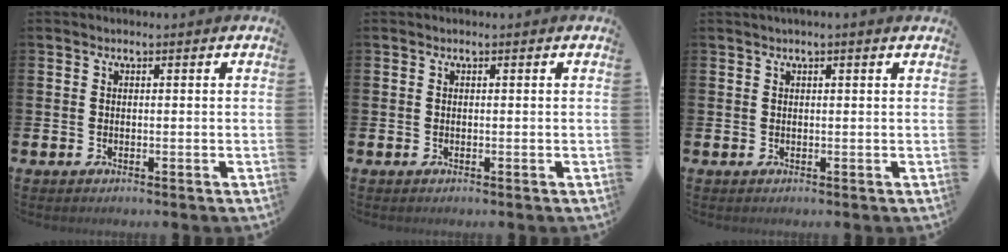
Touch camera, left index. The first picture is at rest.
{"total": 0.0}
{"total": 0.7, "force": [0.4, -0.1, 0.5], "torque": [-0.006, -0.001, 0.006]}